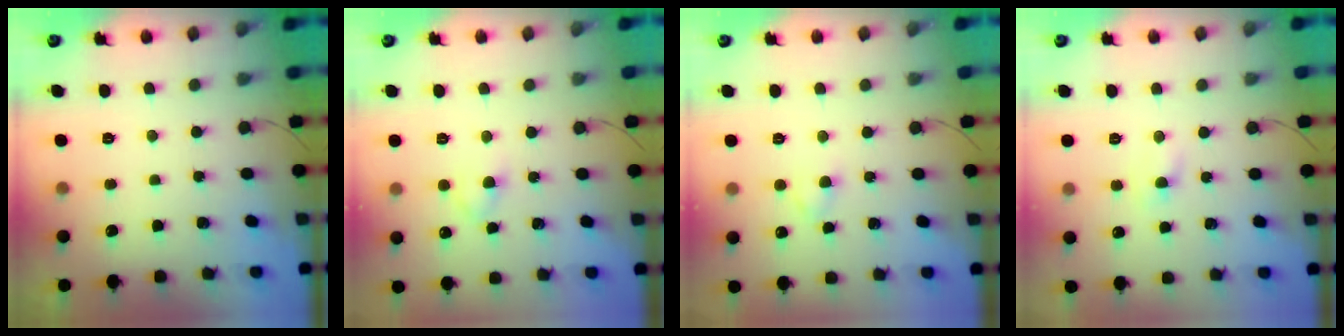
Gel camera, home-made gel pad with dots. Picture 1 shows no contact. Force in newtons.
{"total": 2.5, "press": 2.2, "slide": 1.1}
{"total": 3.0, "press": 2.7, "slide": 1.2}
{"total": 4.2, "press": 4.0, "slide": 1.3}